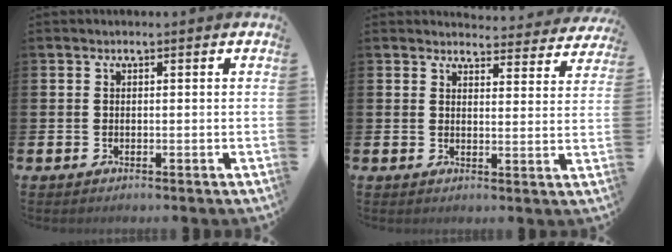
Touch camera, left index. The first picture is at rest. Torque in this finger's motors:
{"motor_torque": [1.05, -1.09, 0.14, 0.01]}